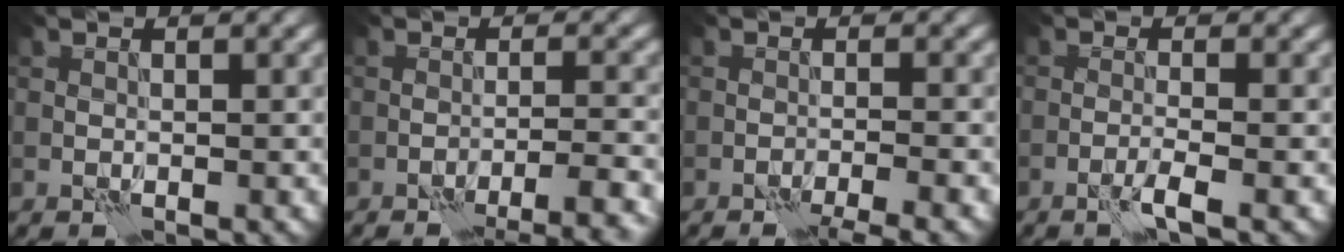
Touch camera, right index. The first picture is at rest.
{"total": 5.4, "force": [-3.9, 1.0, 3.6], "torque": [-0.050, 0.005, -0.056]}
{"total": 3.6, "force": [-2.8, 0.3, 2.3], "torque": [-0.036, 0.003, -0.050]}
{"total": 2.2, "force": [-1.2, 0.1, 1.8], "torque": [-0.028, 0.008, -0.032]}